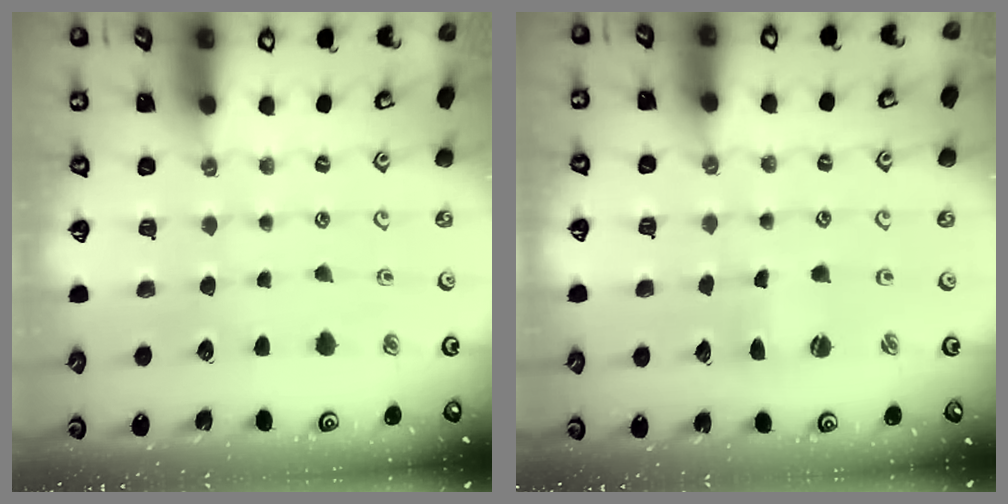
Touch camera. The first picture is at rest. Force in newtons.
{"total": 1.8, "press": 1.8, "slide": 0.3}